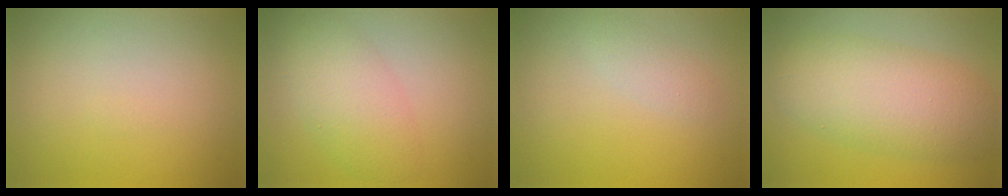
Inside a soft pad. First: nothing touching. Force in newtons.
{"total": 4.6, "press": 4.6, "slide": 0.3}
{"total": 1.3, "press": 1.3, "slide": 0.0}
{"total": 7.3, "press": 7.3, "slide": 0.2}